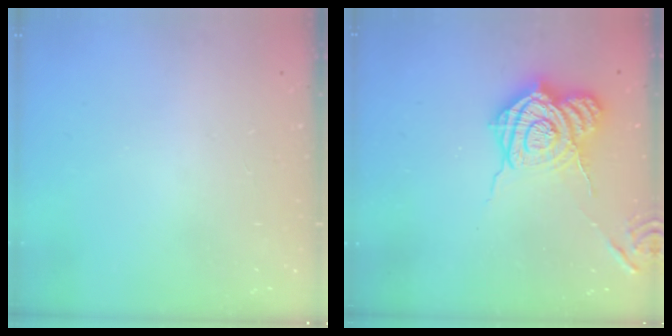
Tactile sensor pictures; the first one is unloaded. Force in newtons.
{"total": 14.1, "press": 14.1, "slide": 1.1}